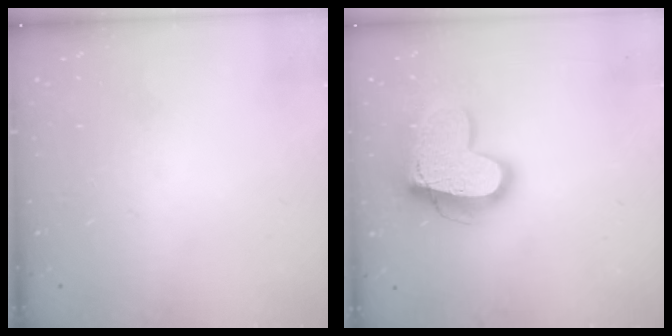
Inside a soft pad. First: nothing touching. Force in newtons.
{"total": 16.5, "press": 16.4, "slide": 1.5}